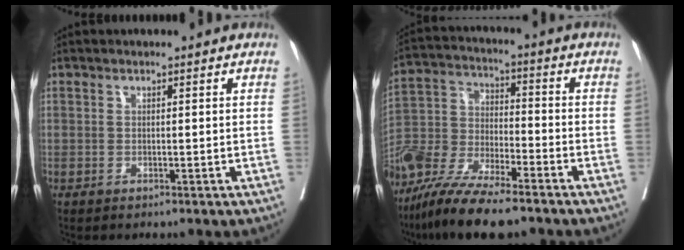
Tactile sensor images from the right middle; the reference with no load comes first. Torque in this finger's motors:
{"motor_torque": [0.57, -1.35, 0.22, 0.18]}